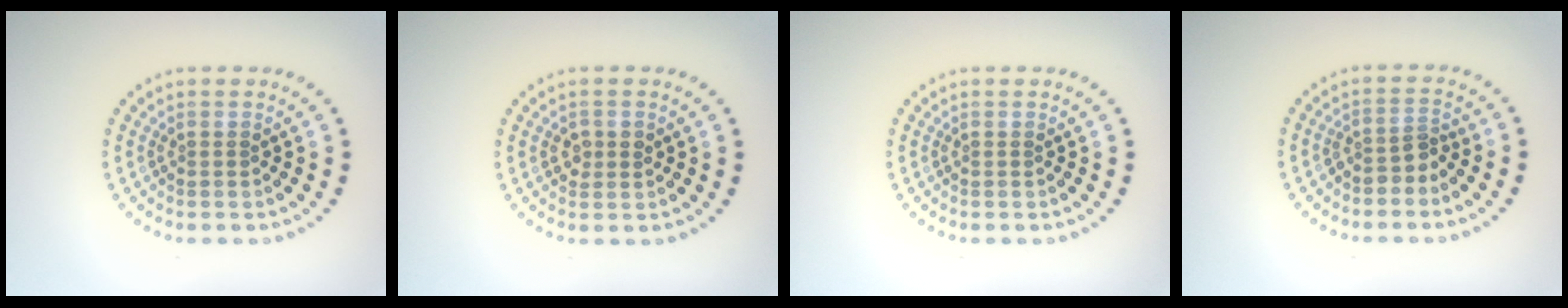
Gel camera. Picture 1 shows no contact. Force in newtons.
{"total": 1.5, "press": 1.5, "slide": 0.2}
{"total": 0.0}
{"total": 1.9, "press": 1.4, "slide": 1.3}